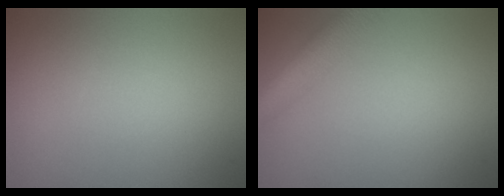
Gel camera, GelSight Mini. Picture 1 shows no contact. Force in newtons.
{"total": 4.9, "press": 4.9, "slide": 0.2}